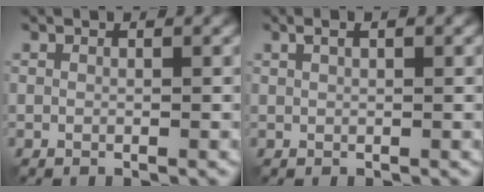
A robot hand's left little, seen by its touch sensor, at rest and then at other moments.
{"total": 1.3, "force": [0.6, 0.3, 1.0], "torque": [-0.020, 0.003, 0.011]}